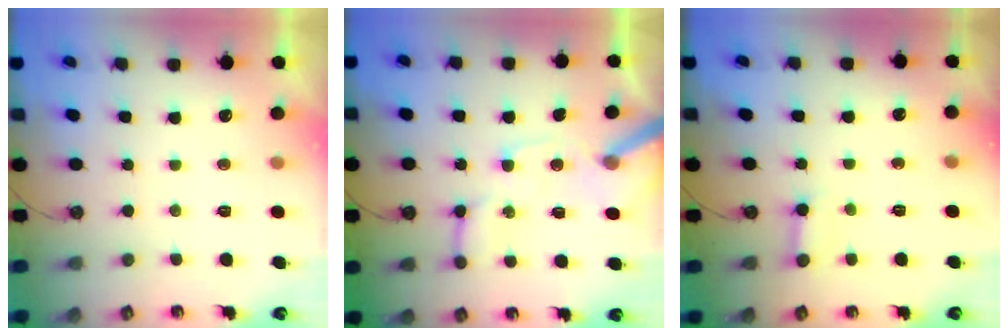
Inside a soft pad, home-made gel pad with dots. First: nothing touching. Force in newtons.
{"total": 13.6, "press": 13.5, "slide": 1.8}
{"total": 3.0, "press": 2.9, "slide": 0.5}